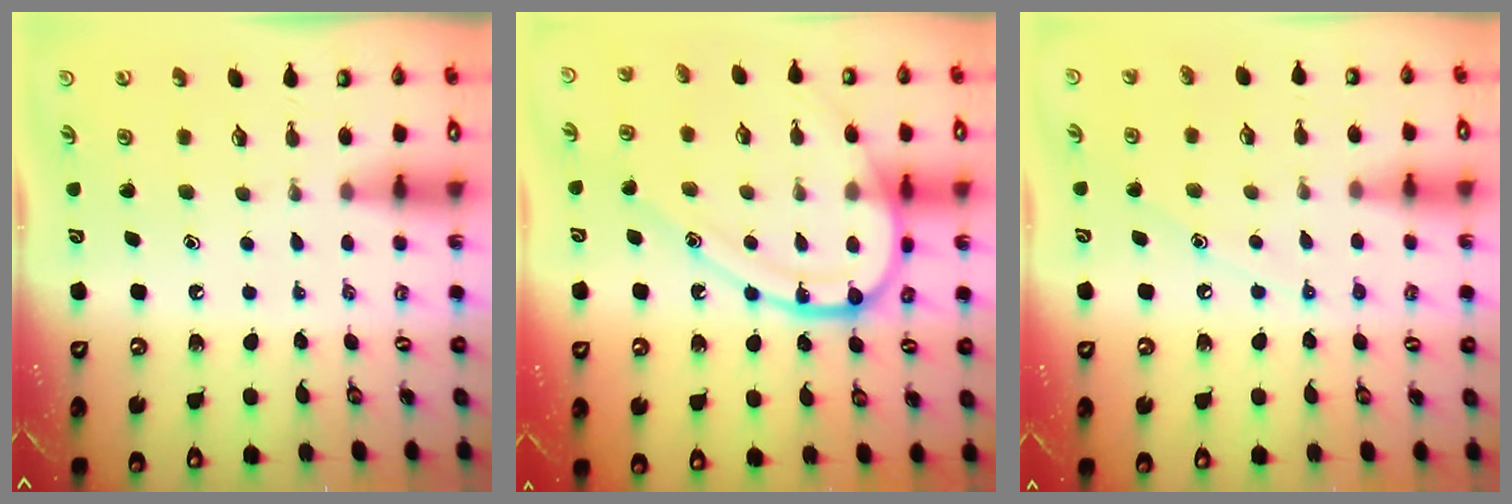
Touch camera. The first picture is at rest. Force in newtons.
{"total": 15.3, "press": 15.2, "slide": 1.6}
{"total": 6.8, "press": 6.7, "slide": 0.7}